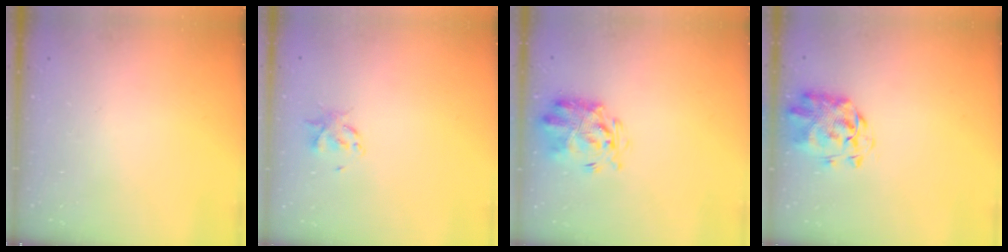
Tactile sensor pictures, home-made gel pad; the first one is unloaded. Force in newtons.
{"total": 2.1, "press": 2.1, "slide": 0.4}
{"total": 3.1, "press": 2.9, "slide": 1.1}
{"total": 2.9, "press": 2.8, "slide": 0.8}